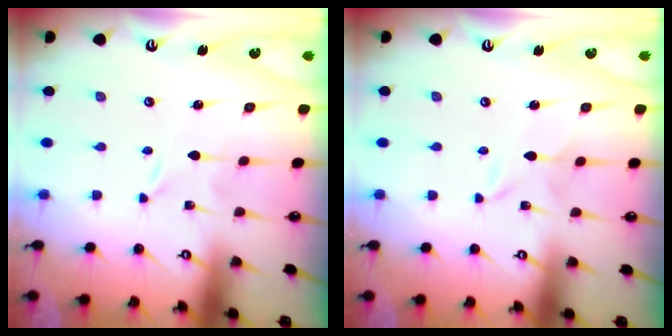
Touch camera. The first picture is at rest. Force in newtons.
{"total": 1.0, "press": 1.0, "slide": 0.2}